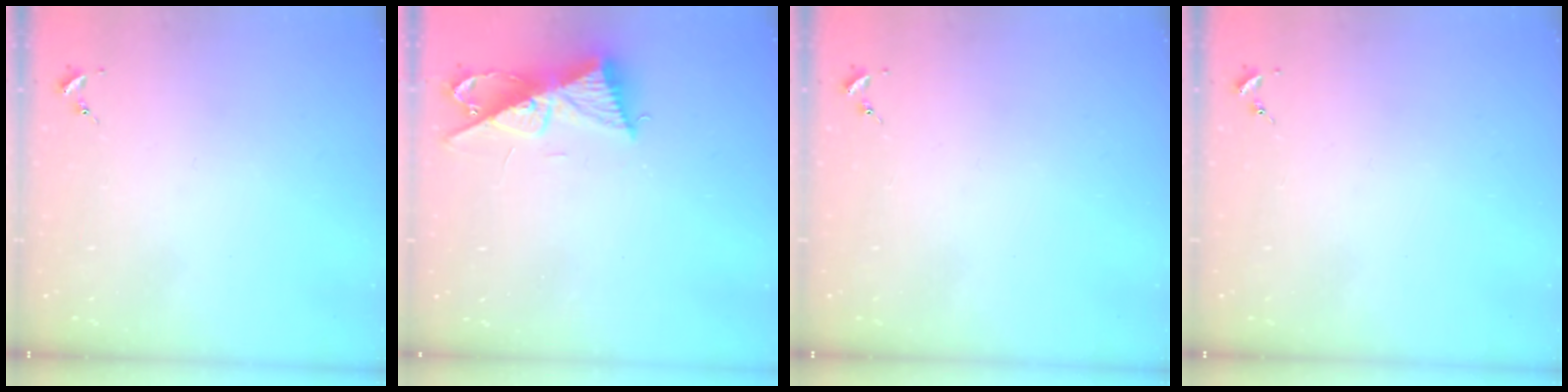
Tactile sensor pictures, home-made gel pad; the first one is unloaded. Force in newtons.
{"total": 10.0, "press": 10.0, "slide": 0.6}
{"total": 0.0}
{"total": 0.0}